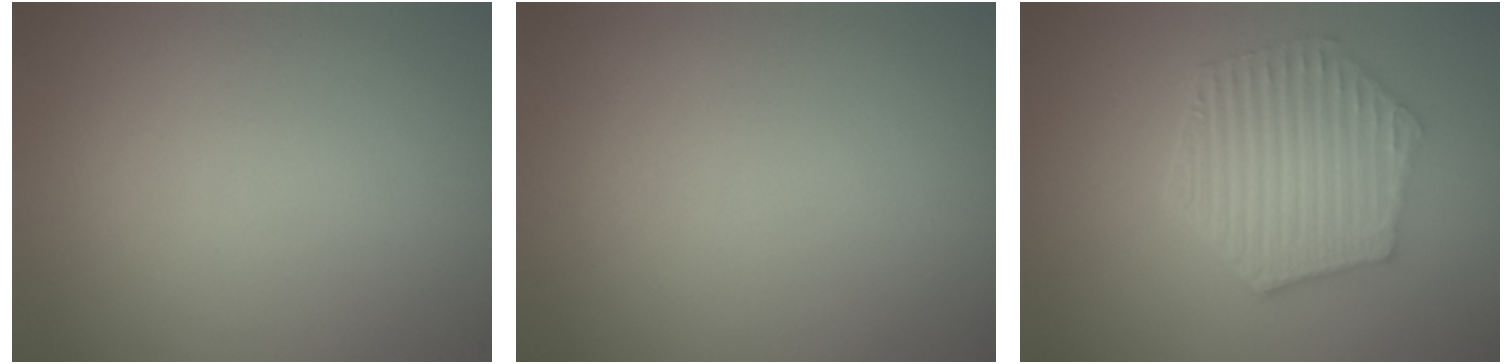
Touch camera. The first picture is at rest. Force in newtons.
{"total": 0.0}
{"total": 6.5, "press": 4.9, "slide": 4.3}